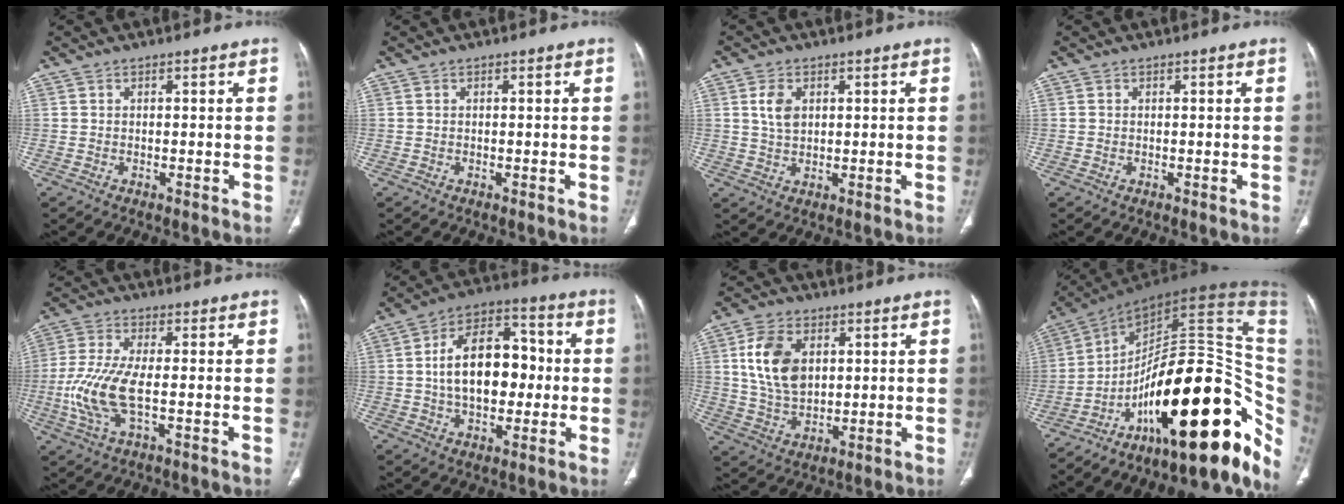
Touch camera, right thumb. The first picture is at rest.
{"total": 0.0}
{"total": 4.5, "force": [1.3, 2.9, 3.2], "torque": [-0.055, -0.004, 0.028]}
{"total": 0.0}
{"total": 9.8, "force": [-1.6, 3.4, 9.1], "torque": [-0.222, 0.002, -0.035]}
{"total": 16.1, "force": [0.2, 10.0, 12.6], "torque": [-0.174, 0.032, 0.000]}
{"total": 13.1, "force": [2.9, 8.6, 9.5], "torque": [-0.168, -0.005, 0.056]}
{"total": 34.8, "force": [-8.7, 14.6, 30.4], "torque": [-0.325, 0.075, -0.127]}